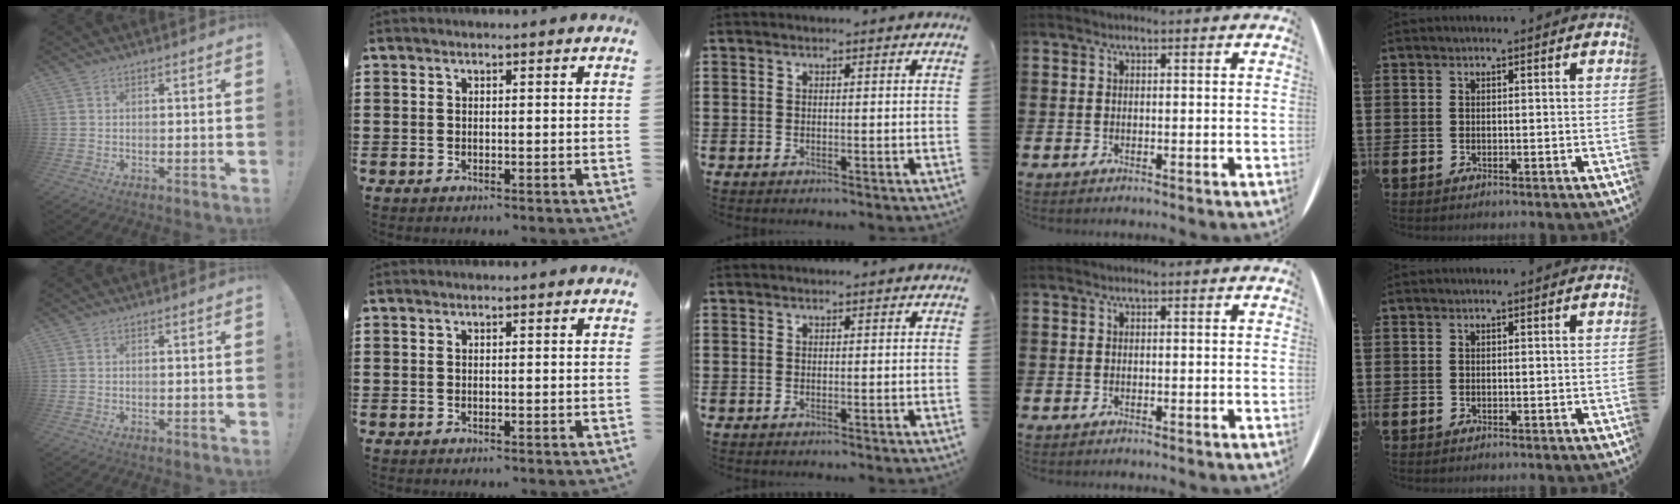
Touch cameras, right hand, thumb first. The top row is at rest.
{}